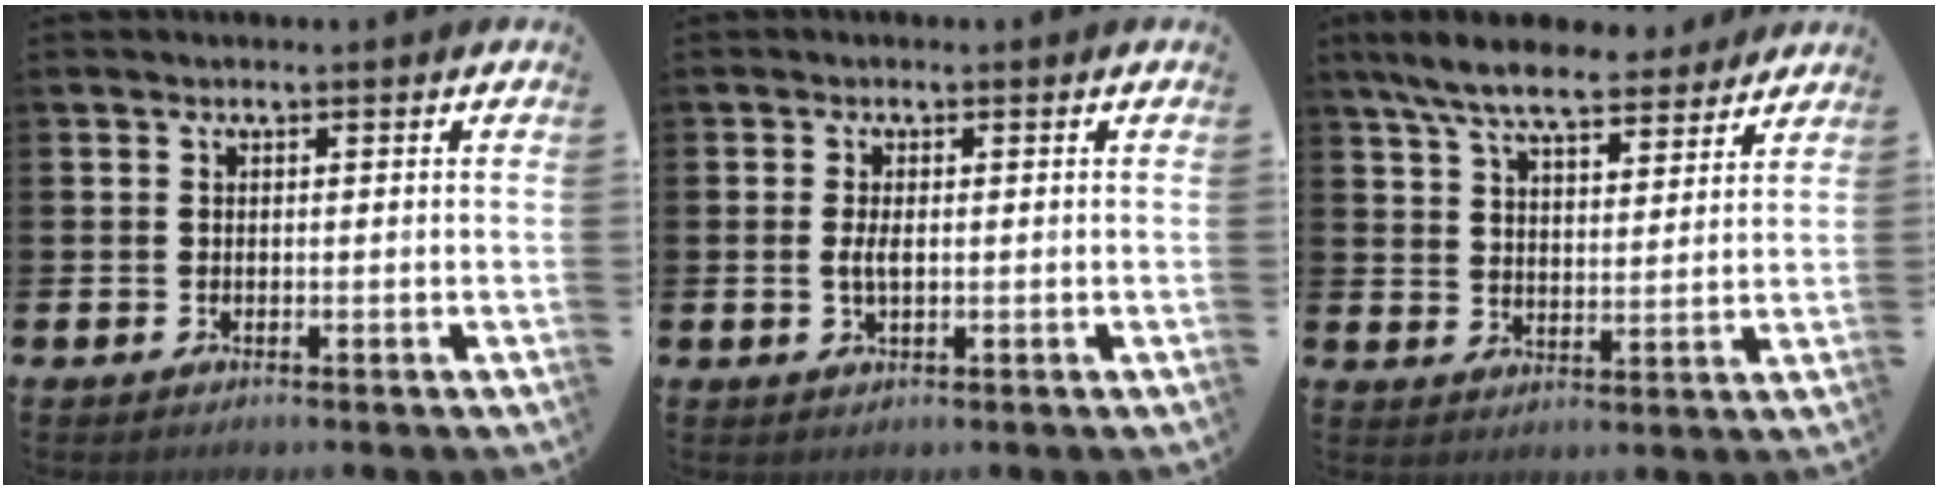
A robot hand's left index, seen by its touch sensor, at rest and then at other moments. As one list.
[{"total": 2.1, "force": [0.0, 0.8, 2.0], "torque": [-0.036, 0.002, -0.002]}, {"total": 8.6, "force": [7.8, 1.9, 3.0], "torque": [-0.085, -0.035, 0.140]}]